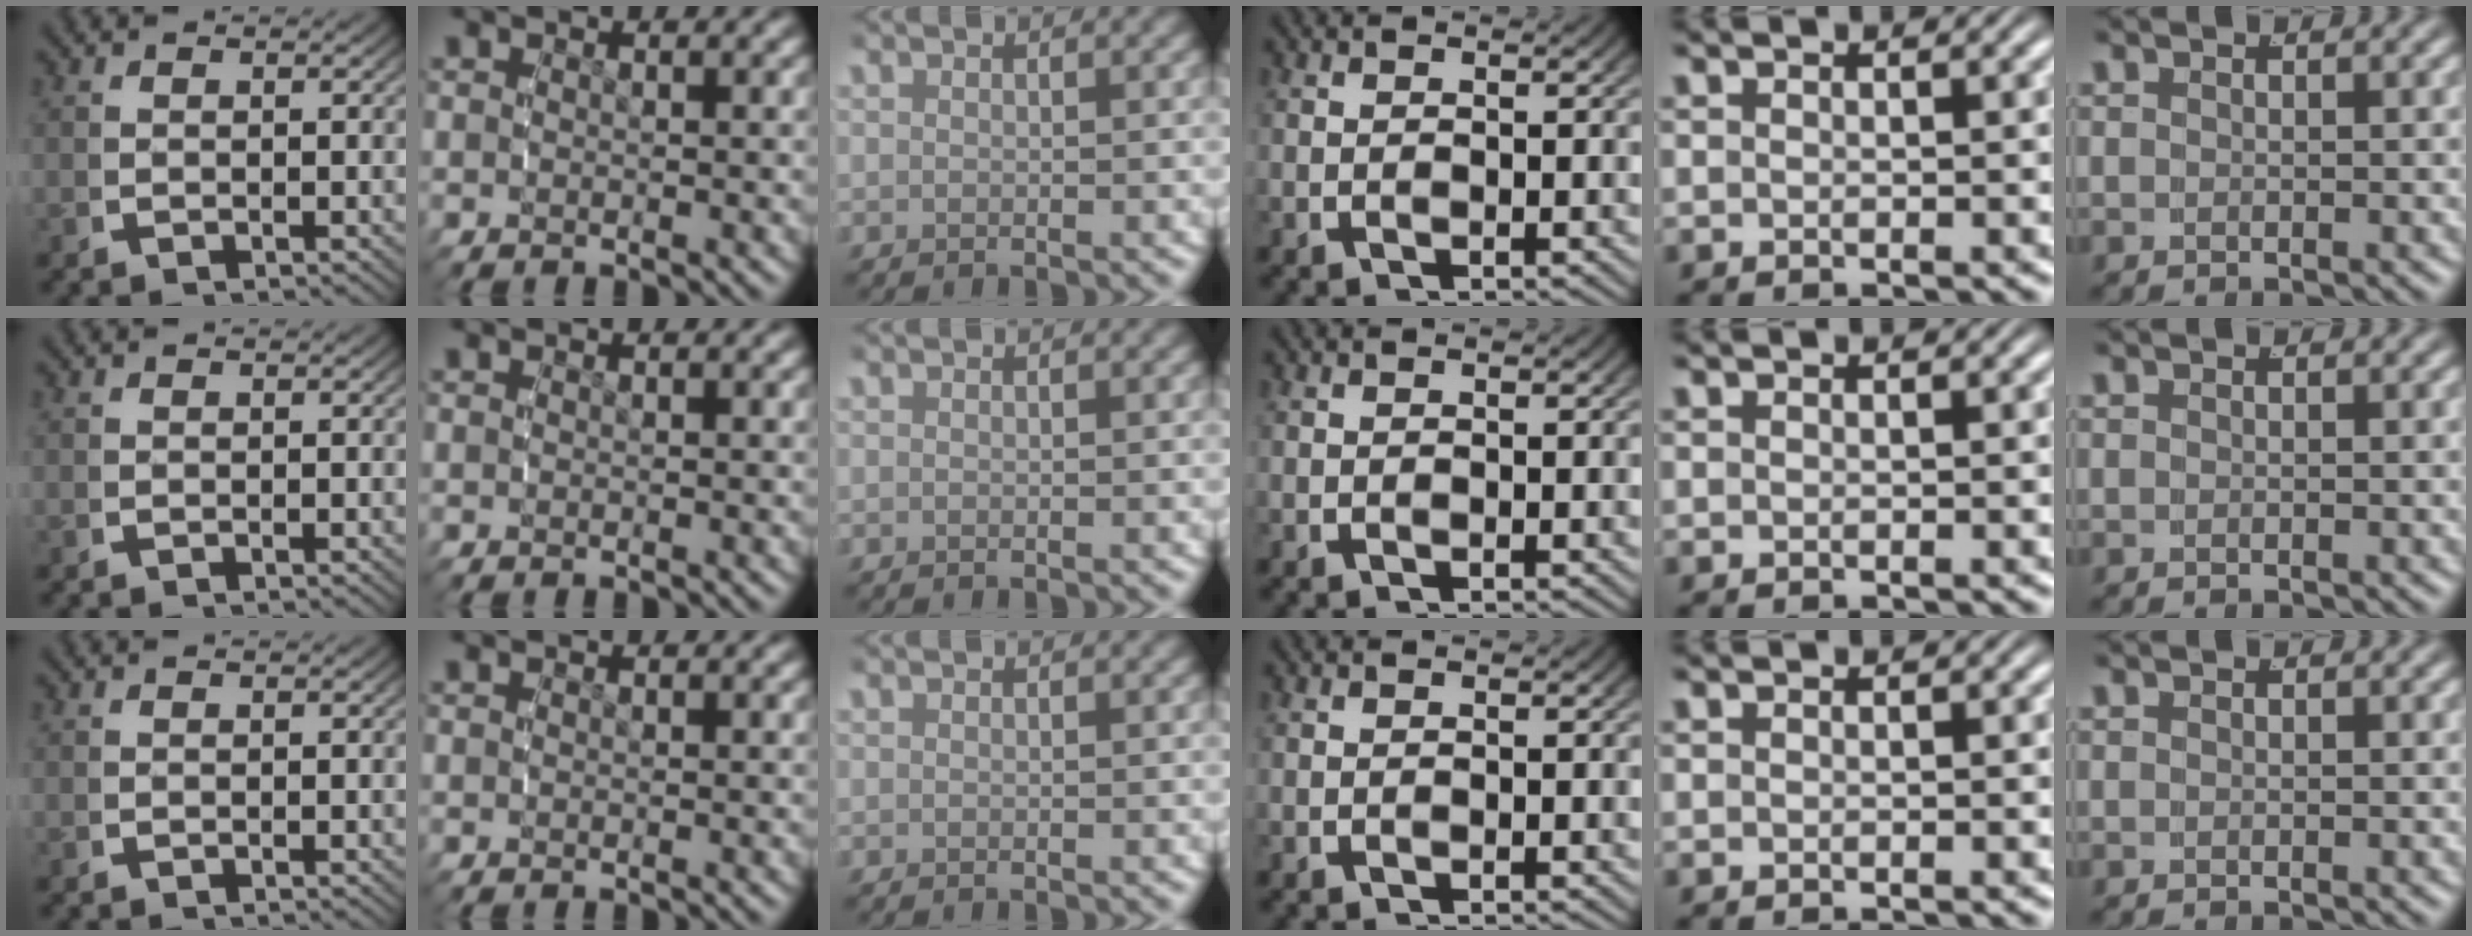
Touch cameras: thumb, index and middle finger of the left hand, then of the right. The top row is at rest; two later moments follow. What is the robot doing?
{"motion": "reach", "object": "jar lid"}